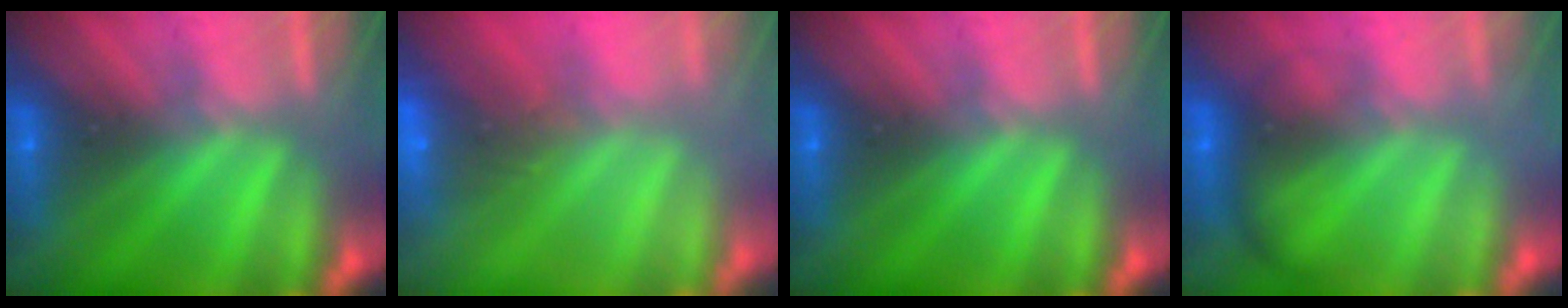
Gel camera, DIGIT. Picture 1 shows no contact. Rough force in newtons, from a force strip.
{"total": 12.7}
{"total": 0.0}
{"total": 2.1}